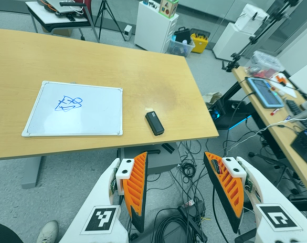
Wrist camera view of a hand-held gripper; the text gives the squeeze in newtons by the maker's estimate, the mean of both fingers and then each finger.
{"total": 0.0}